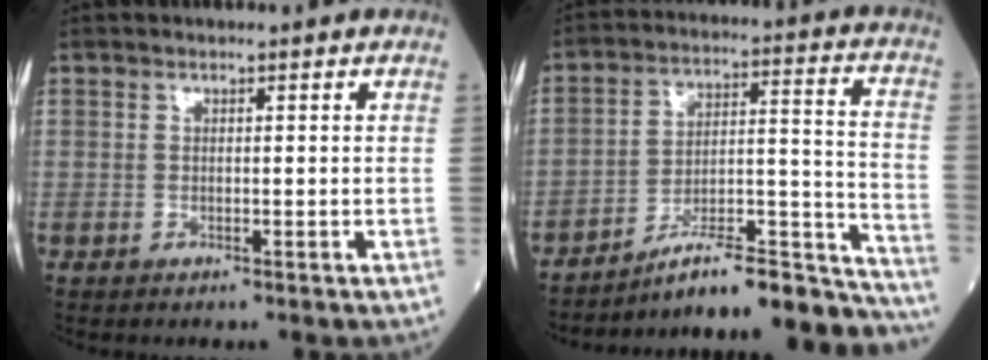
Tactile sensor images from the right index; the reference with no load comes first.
{"total": 21.8, "force": [-20.3, 2.0, 7.8], "torque": [-0.058, 0.040, -0.297]}